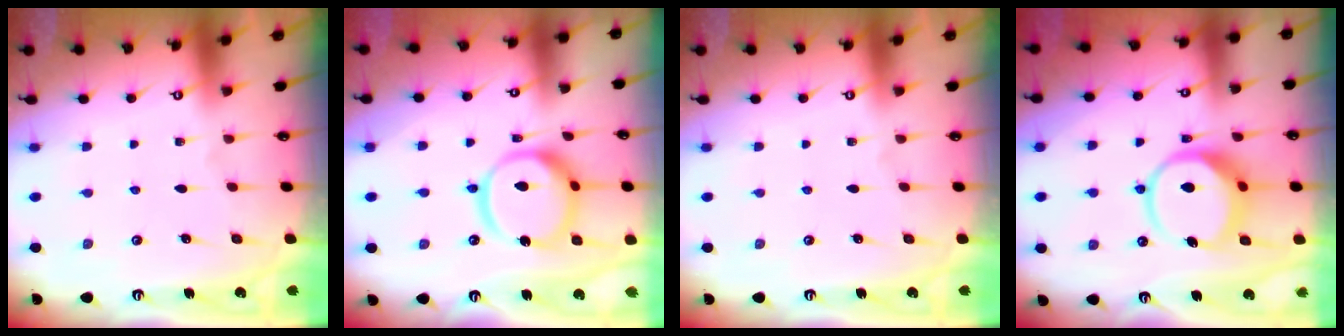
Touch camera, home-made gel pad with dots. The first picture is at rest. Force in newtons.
{"total": 16.5, "press": 16.4, "slide": 2.0}
{"total": 0.0}
{"total": 11.3, "press": 11.2, "slide": 1.3}